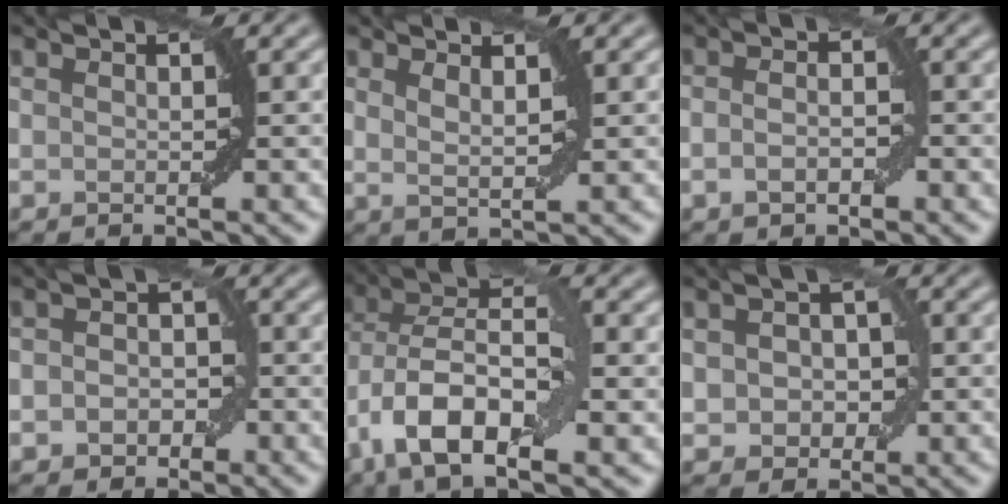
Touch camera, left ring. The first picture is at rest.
{"total": 1.7, "force": [1.2, 0.4, 1.2], "torque": [-0.018, -0.006, 0.023]}
{"total": 2.0, "force": [-0.7, 1.0, 1.5], "torque": [-0.029, 0.001, -0.012]}
{"total": 3.0, "force": [-0.7, 2.4, 1.7], "torque": [0.003, -0.002, -0.019]}
{"total": 10.1, "force": [-2.8, 5.3, 8.1], "torque": [-0.153, 0.011, -0.061]}
{"total": 3.5, "force": [0.1, 2.7, 2.2], "torque": [-0.035, -0.003, 0.001]}